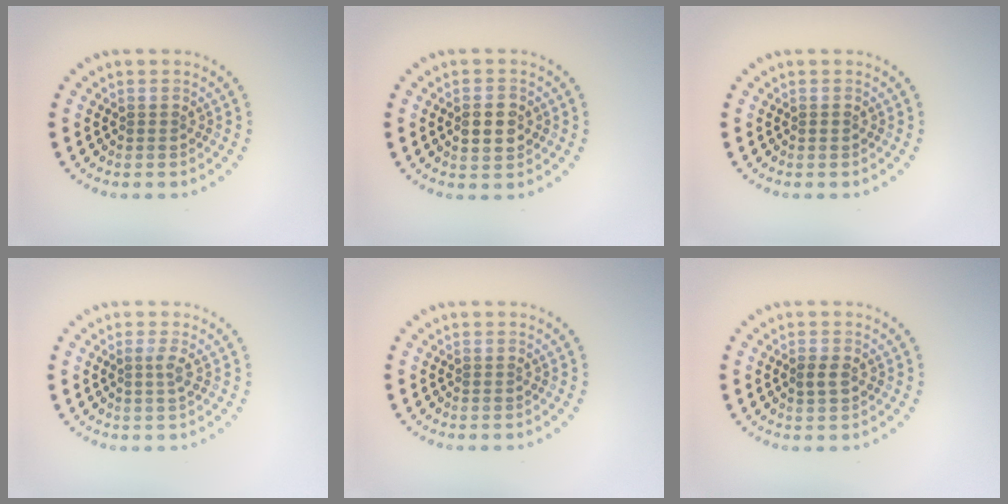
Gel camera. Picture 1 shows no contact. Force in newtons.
{"total": 2.6, "press": 2.6, "slide": 0.2}
{"total": 0.7, "press": 0.7, "slide": 0.2}
{"total": 1.2, "press": 0.9, "slide": 0.8}
{"total": 0.0}
{"total": 1.6, "press": 1.6, "slide": 0.1}